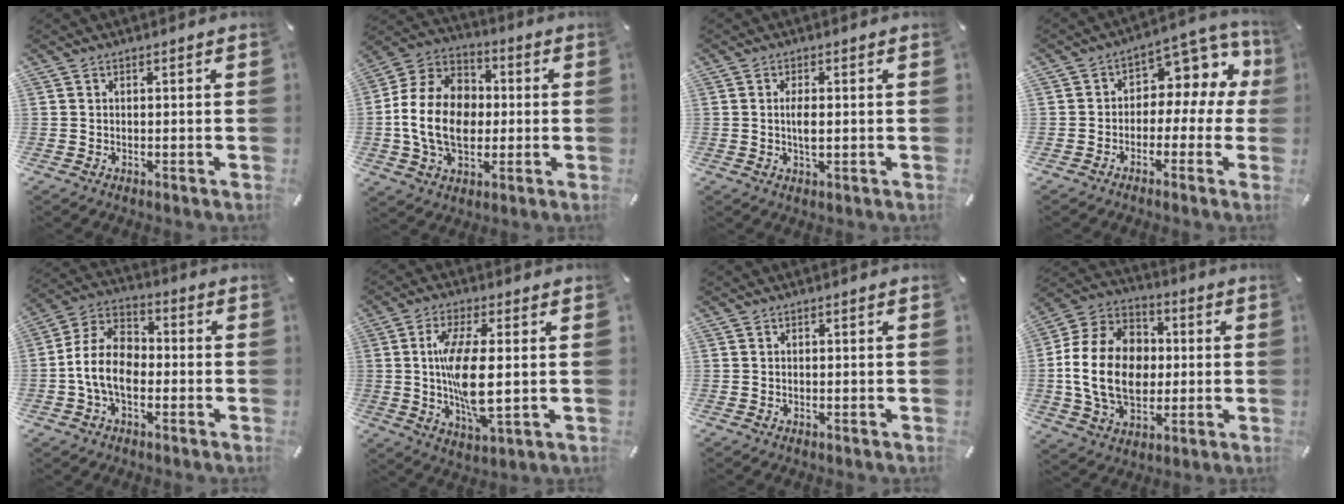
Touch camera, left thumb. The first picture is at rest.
{"total": 15.9, "force": [-1.7, 12.2, 10.1], "torque": [-0.225, 0.023, -0.029]}
{"total": 3.3, "force": [0.1, 1.1, 3.1], "torque": [-0.068, -0.002, -0.001]}
{"total": 9.2, "force": [1.9, 6.6, 6.1], "torque": [-0.073, -0.018, 0.031]}
{"total": 10.8, "force": [-3.0, 7.1, 7.5], "torque": [-0.165, 0.016, -0.055]}
{"total": 13.2, "force": [0.7, 4.3, 12.5], "torque": [-0.266, -0.015, 0.007]}
{"total": 0.0}
{"total": 18.5, "force": [-1.0, 14.1, 12.0], "torque": [-0.275, 0.016, -0.020]}